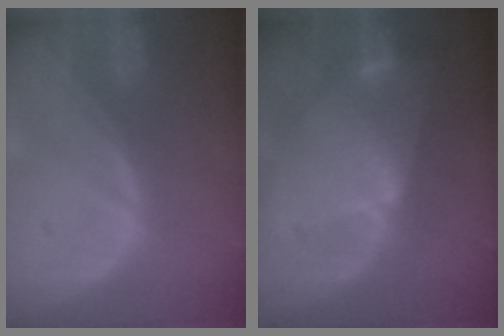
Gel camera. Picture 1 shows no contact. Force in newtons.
{"total": 7.6, "press": 7.6, "slide": 0.2}